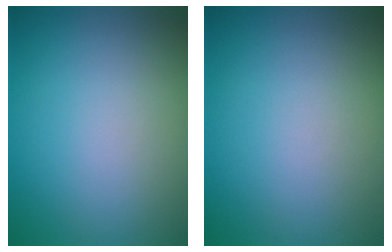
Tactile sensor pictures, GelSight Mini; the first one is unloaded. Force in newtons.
{"total": 0.0}